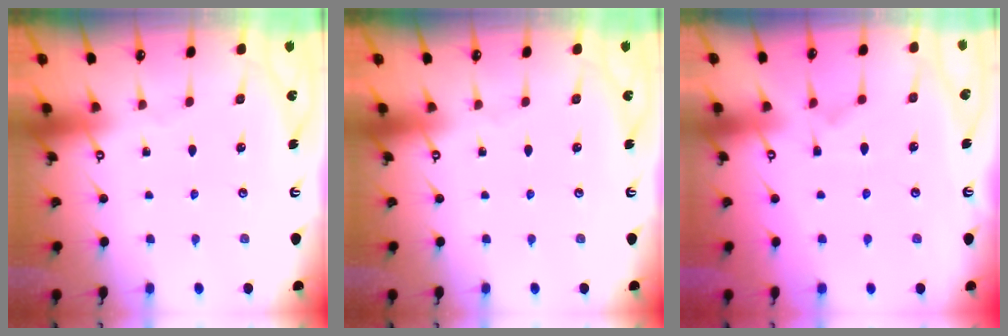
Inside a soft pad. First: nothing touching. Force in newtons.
{"total": 0.0}
{"total": 1.1, "press": 0.1, "slide": 1.1}